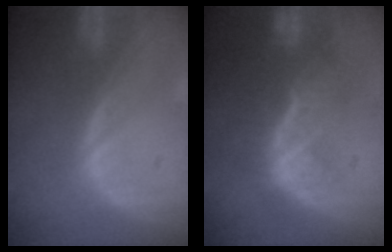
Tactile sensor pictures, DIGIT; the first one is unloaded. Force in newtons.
{"total": 9.5, "press": 8.6, "slide": 4.1}